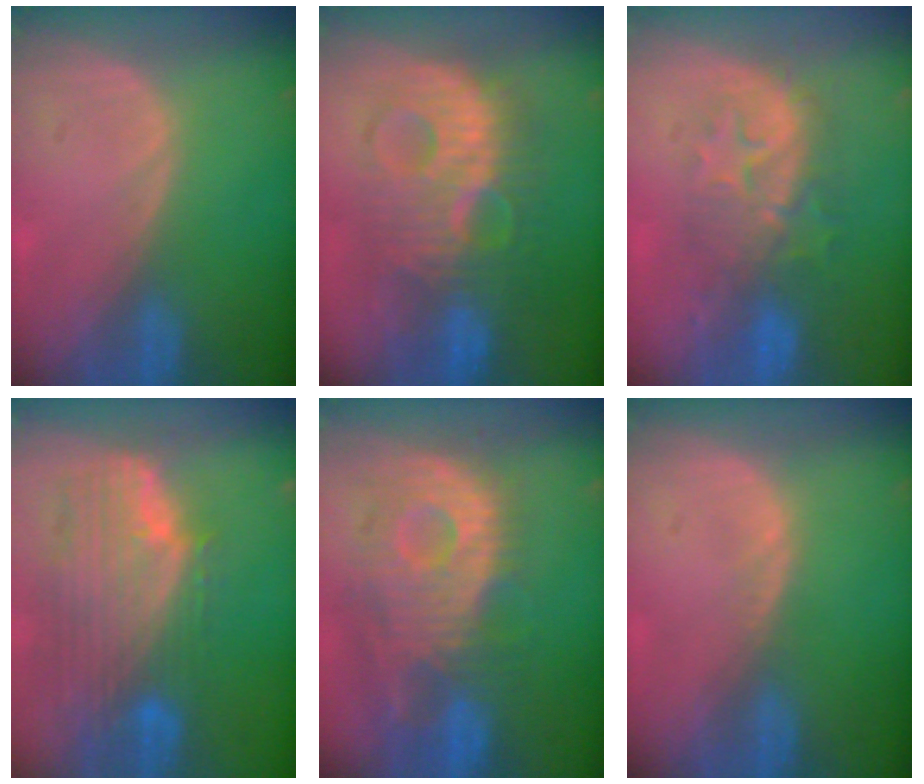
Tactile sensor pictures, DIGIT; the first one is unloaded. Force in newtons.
{"total": 10.9, "press": 10.9, "slide": 0.5}
{"total": 8.6, "press": 8.3, "slide": 2.1}
{"total": 11.5, "press": 9.8, "slide": 6.0}
{"total": 12.5, "press": 11.0, "slide": 5.9}
{"total": 0.7, "press": 0.6, "slide": 0.3}